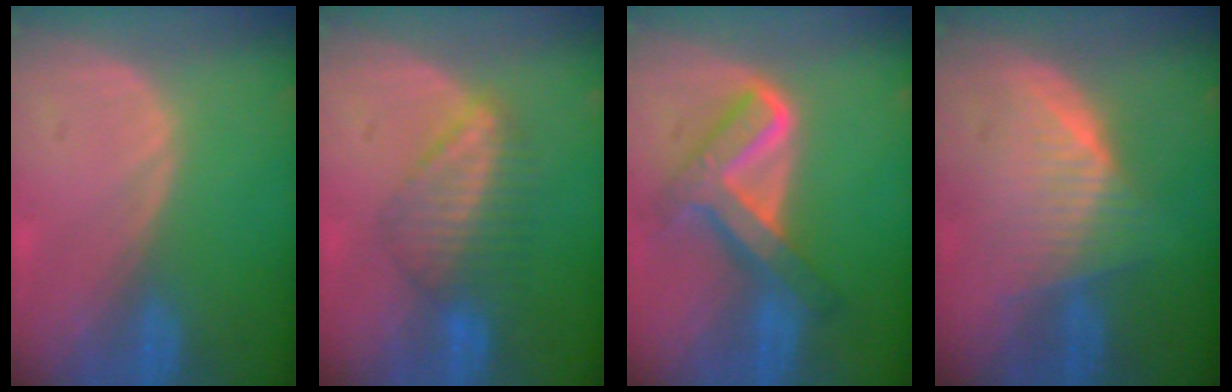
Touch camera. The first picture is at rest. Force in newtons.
{"total": 6.3, "press": 6.1, "slide": 1.4}
{"total": 8.1, "press": 8.1, "slide": 0.8}
{"total": 6.5, "press": 6.2, "slide": 1.8}